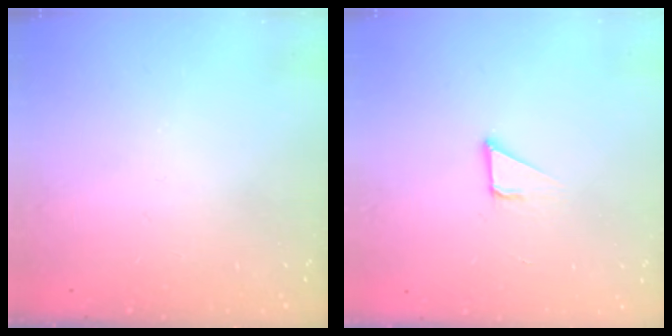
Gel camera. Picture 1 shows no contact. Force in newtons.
{"total": 2.1, "press": 2.1, "slide": 0.0}